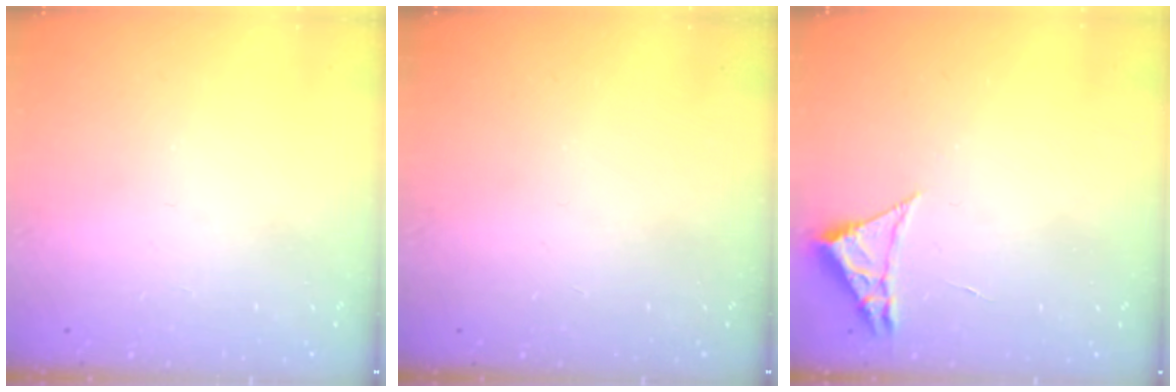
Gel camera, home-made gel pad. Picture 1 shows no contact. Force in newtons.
{"total": 0.0}
{"total": 2.3, "press": 2.3, "slide": 0.4}